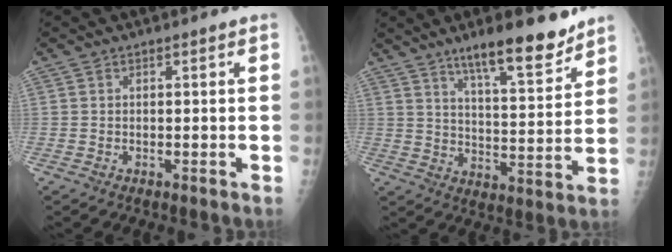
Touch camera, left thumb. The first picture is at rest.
{"total": 14.2, "force": [10.7, 3.0, 8.9], "torque": [-0.108, -0.072, 0.175]}